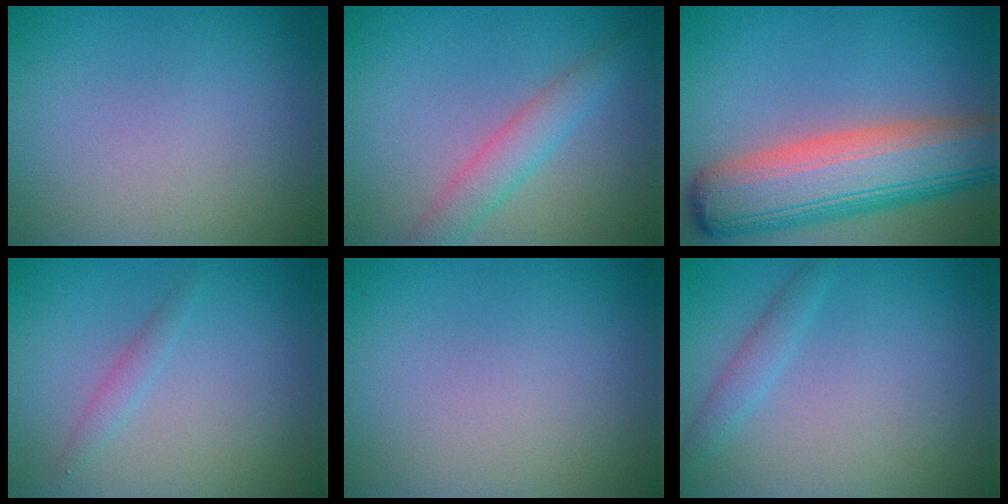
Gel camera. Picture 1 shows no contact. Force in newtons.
{"total": 3.0, "press": 3.0, "slide": 0.1}
{"total": 11.1, "press": 11.1, "slide": 0.8}
{"total": 1.5, "press": 1.5, "slide": 0.1}
{"total": 0.0}
{"total": 1.5, "press": 1.5, "slide": 0.1}